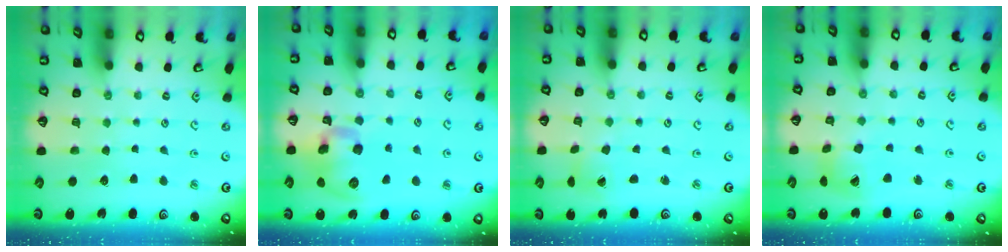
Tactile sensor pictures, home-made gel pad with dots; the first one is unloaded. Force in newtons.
{"total": 12.8, "press": 12.5, "slide": 2.6}
{"total": 1.6, "press": 1.5, "slide": 0.3}
{"total": 12.0, "press": 11.9, "slide": 1.3}